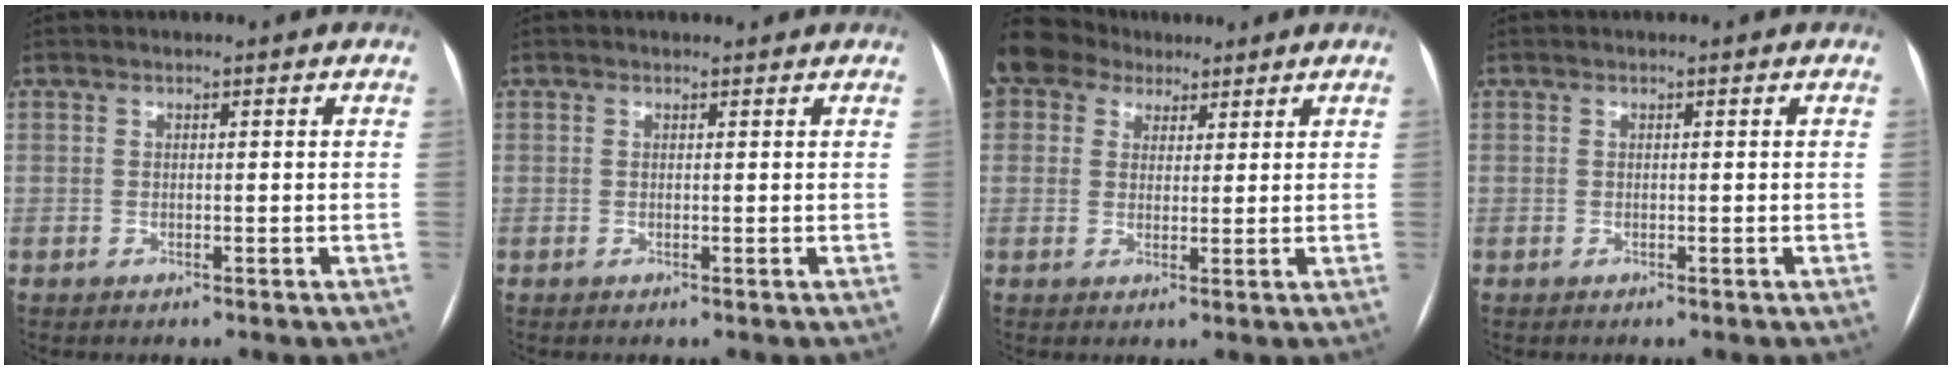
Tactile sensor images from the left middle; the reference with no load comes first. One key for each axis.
{"total": 1.2, "fx": 1.1, "fy": 0.3, "fz": 0.1, "tx": -0.011, "ty": 0.007, "tz": 0.012}
{"total": 11.8, "fx": 7.3, "fy": 8.4, "fz": 3.8, "tx": -0.108, "ty": 0.056, "tz": 0.135}
{"total": 0.0}